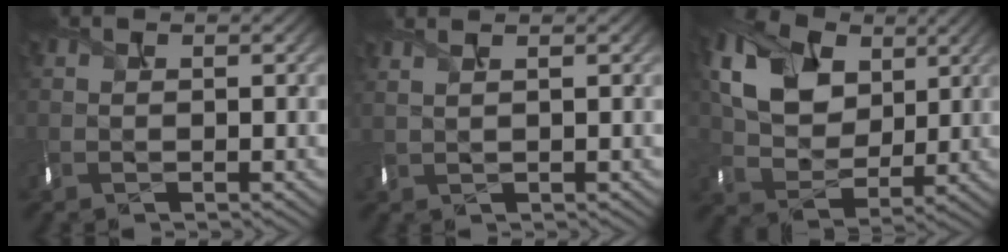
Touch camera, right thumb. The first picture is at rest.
{"total": 2.0, "force": [1.3, 0.7, 1.3], "torque": [-0.015, 0.005, 0.013]}
{"total": 9.7, "force": [3.6, 7.3, 5.4], "torque": [-0.140, 0.004, 0.062]}